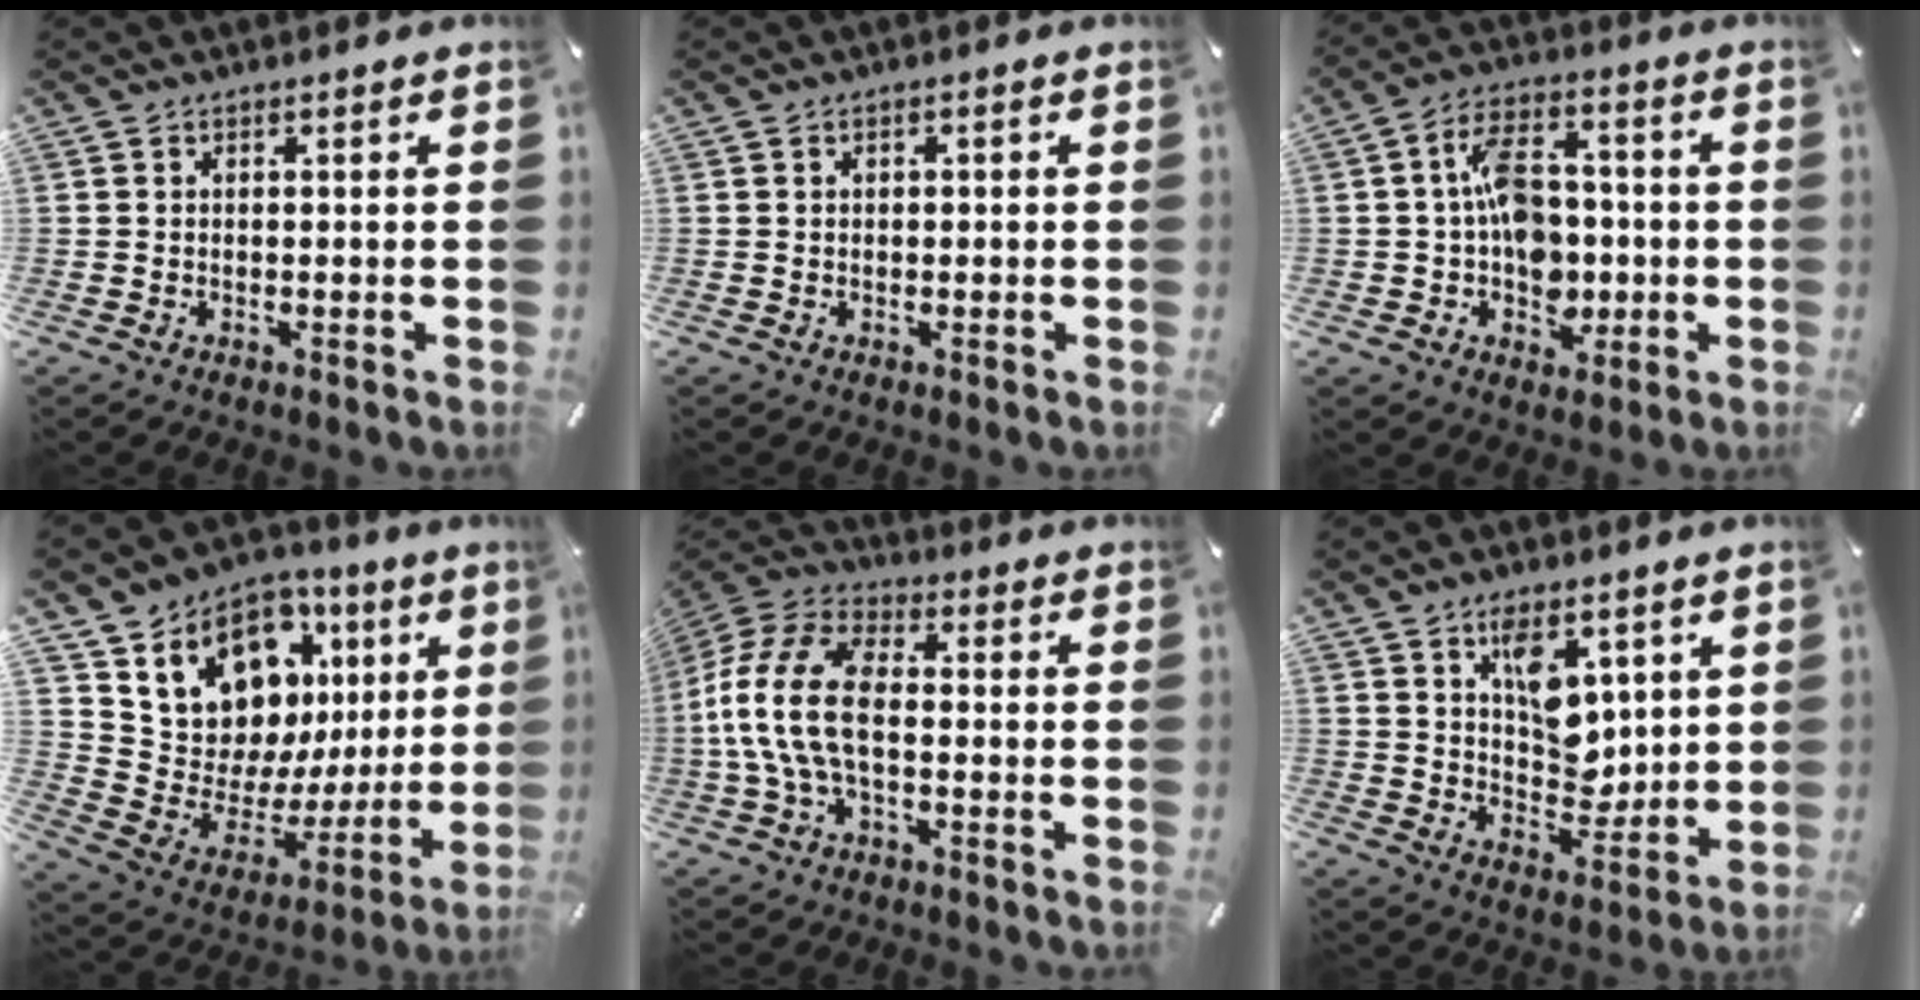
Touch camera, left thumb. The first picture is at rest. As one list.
[{"total": 0.8, "force": [0.0, 0.6, 0.5], "torque": [-0.010, 0.004, -0.002]}, {"total": 11.4, "force": [-0.8, 8.2, 7.9], "torque": [-0.143, 0.021, -0.009]}, {"total": 12.6, "force": [7.8, 9.3, 3.2], "torque": [-0.059, -0.084, 0.149]}, {"total": 14.8, "force": [-2.1, 8.2, 12.1], "torque": [-0.264, 0.002, -0.040]}, {"total": 10.5, "force": [4.2, 7.1, 6.5], "torque": [-0.078, -0.023, 0.075]}]